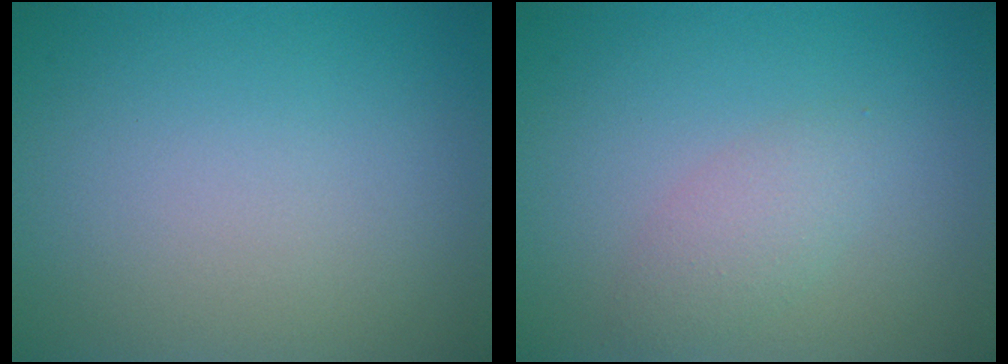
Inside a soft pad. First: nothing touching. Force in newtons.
{"total": 2.0, "press": 2.0, "slide": 0.1}